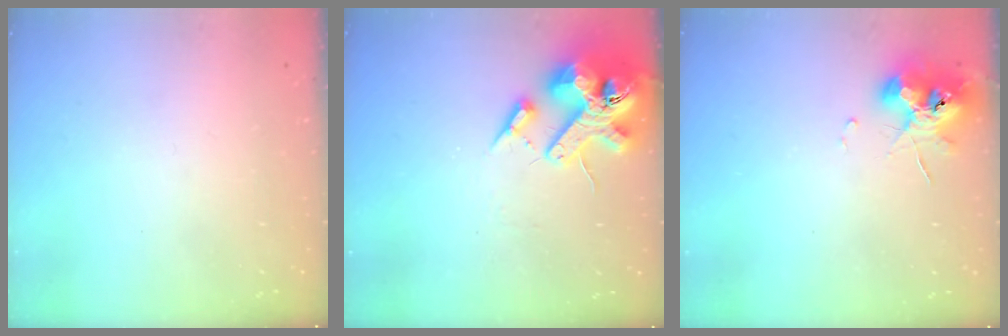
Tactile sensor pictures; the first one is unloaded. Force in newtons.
{"total": 17.8, "press": 17.6, "slide": 2.6}
{"total": 9.6, "press": 9.5, "slide": 1.3}